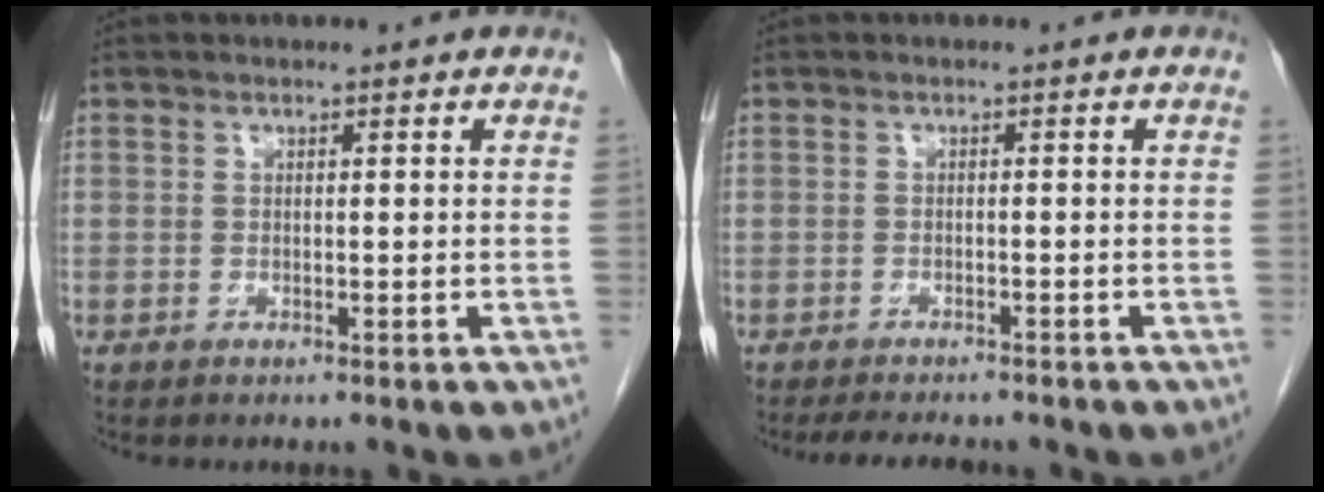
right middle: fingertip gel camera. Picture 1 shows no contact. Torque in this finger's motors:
{"motor_torque": [0.03, -0.02, -0.01, 0.00]}